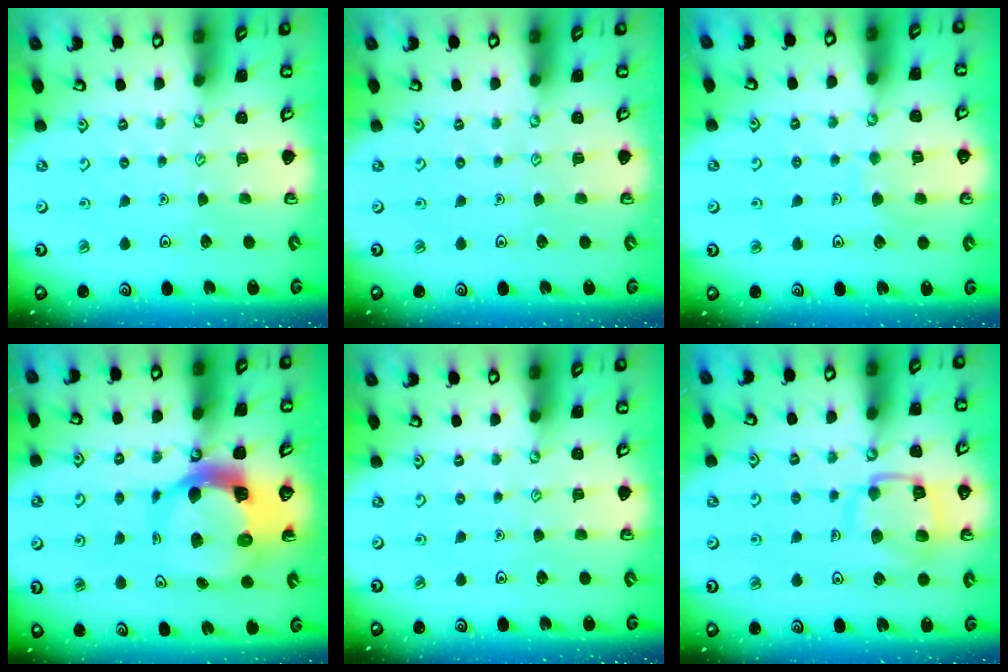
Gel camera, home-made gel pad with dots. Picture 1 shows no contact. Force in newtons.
{"total": 0.0}
{"total": 5.4, "press": 5.4, "slide": 0.3}
{"total": 11.1, "press": 11.0, "slide": 1.7}
{"total": 0.0}
{"total": 13.0, "press": 12.9, "slide": 1.5}